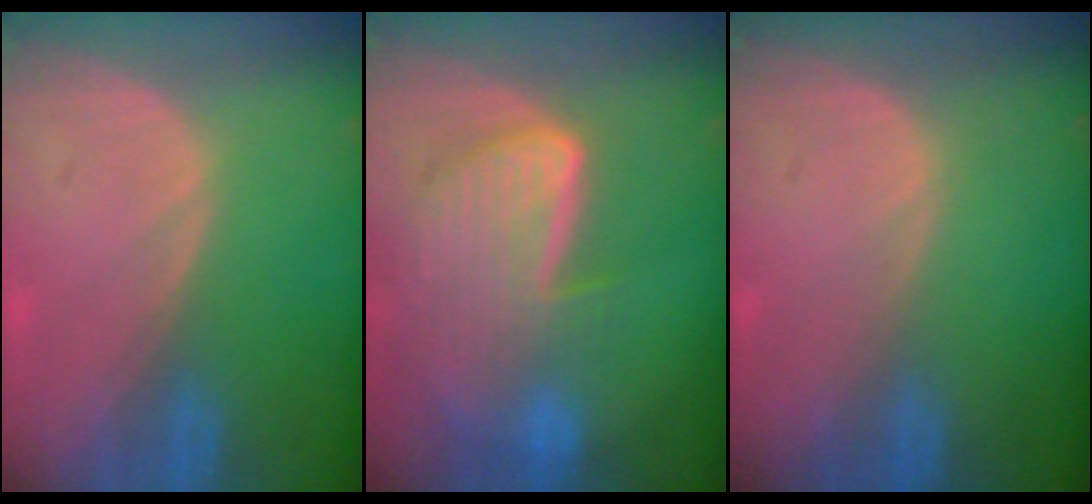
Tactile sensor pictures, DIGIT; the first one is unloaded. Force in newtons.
{"total": 9.3, "press": 8.1, "slide": 4.6}
{"total": 0.0}